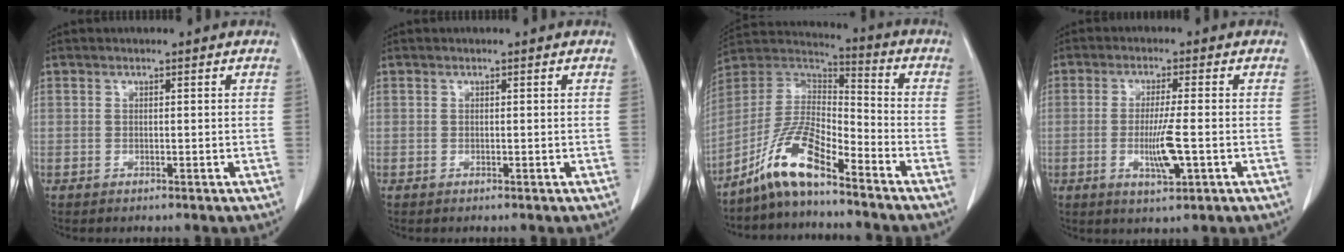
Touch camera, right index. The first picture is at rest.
{"total": 0.0}
{"total": 11.2, "force": [-8.0, 1.8, 7.6], "torque": [-0.167, 0.012, -0.154]}
{"total": 6.0, "force": [-1.3, 0.3, 5.8], "torque": [-0.105, -0.011, -0.018]}